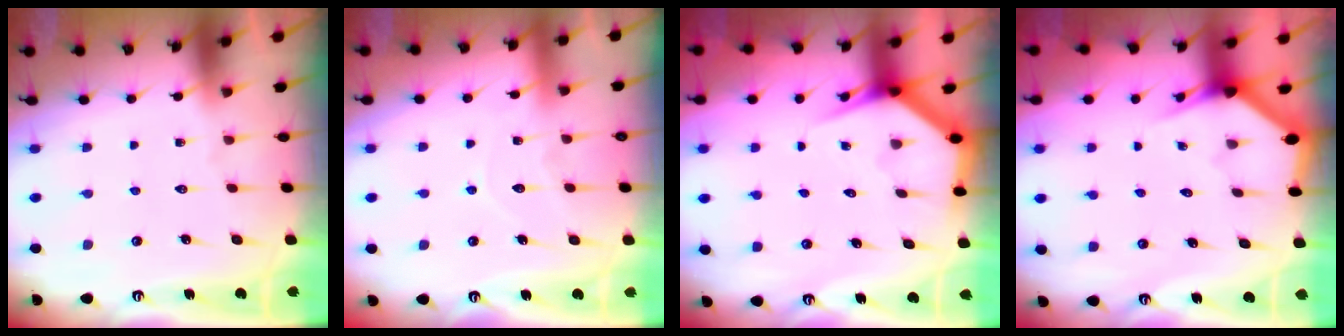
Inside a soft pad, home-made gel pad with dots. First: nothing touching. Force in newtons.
{"total": 6.4, "press": 6.4, "slide": 0.7}
{"total": 3.9, "press": 3.8, "slide": 0.2}
{"total": 3.0, "press": 3.0, "slide": 0.1}